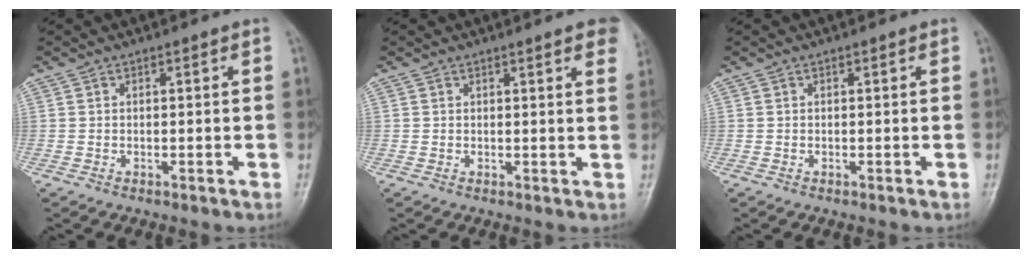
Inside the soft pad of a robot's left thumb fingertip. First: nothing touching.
{"total": 6.2, "force": [4.1, 1.4, 4.5], "torque": [-0.039, -0.005, 0.038]}
{"total": 0.0}